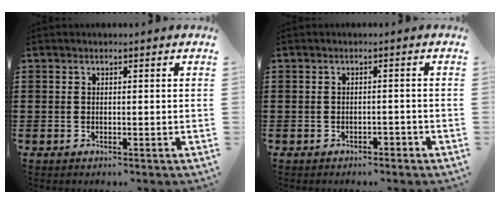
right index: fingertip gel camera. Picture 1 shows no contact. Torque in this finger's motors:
{"motor_torque": [0.38, -0.01, 0.07, 0.00]}